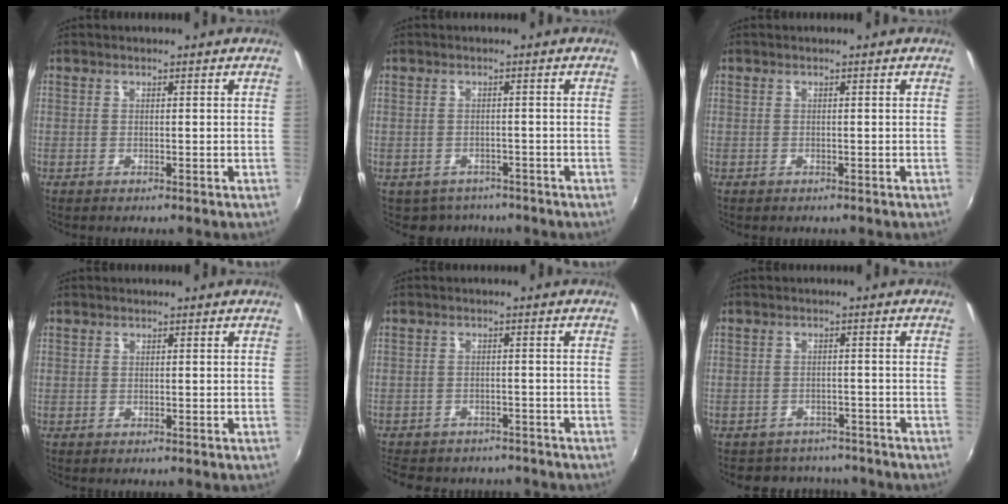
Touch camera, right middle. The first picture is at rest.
{"total": 4.6, "force": [-3.6, 2.8, 0.6], "torque": [-0.023, -0.009, -0.050]}
{"total": 0.0}
{"total": 0.5, "force": [0.1, 0.5, -0.1], "torque": [0.005, 0.001, -0.001]}
{"total": 11.4, "force": [-9.5, 5.0, 4.0], "torque": [-0.100, -0.014, -0.134]}
{"total": 8.1, "force": [-7.0, 3.8, 1.5], "torque": [-0.042, 0.005, -0.094]}